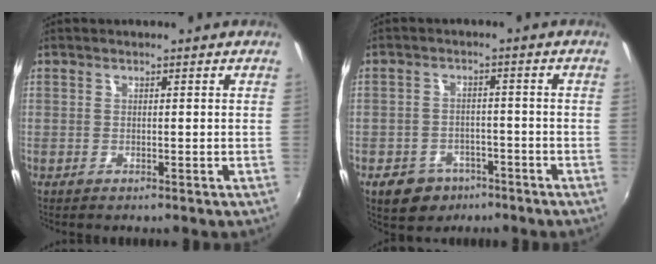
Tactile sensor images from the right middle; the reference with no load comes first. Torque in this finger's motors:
{"motor_torque": [0.82, -0.69, 0.28, 0.07]}